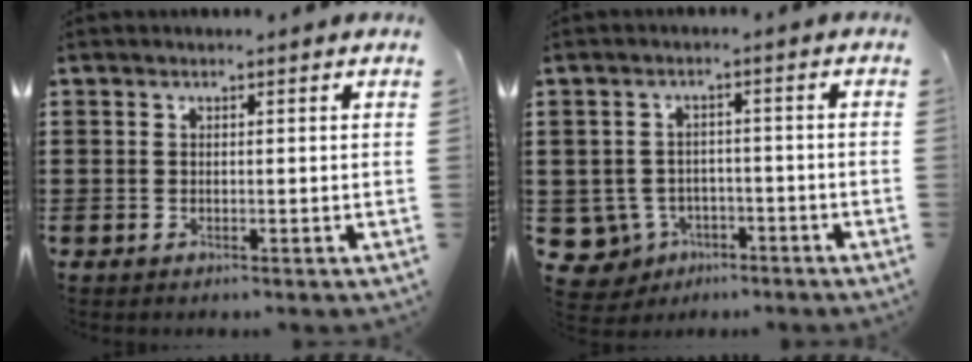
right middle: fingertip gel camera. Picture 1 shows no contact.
{"total": 4.3, "force": [-2.6, 3.2, 1.4], "torque": [-0.053, 0.006, -0.054]}